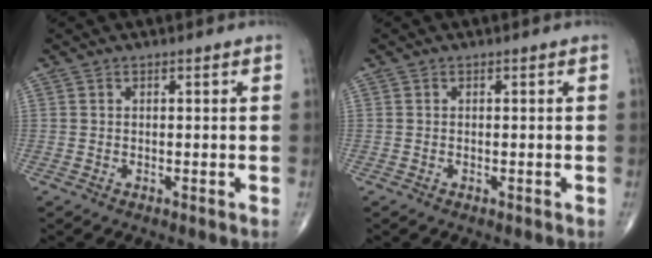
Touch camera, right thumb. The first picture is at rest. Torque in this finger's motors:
{"motor_torque": [-0.04, -0.14, -0.31, -0.27, -0.08]}